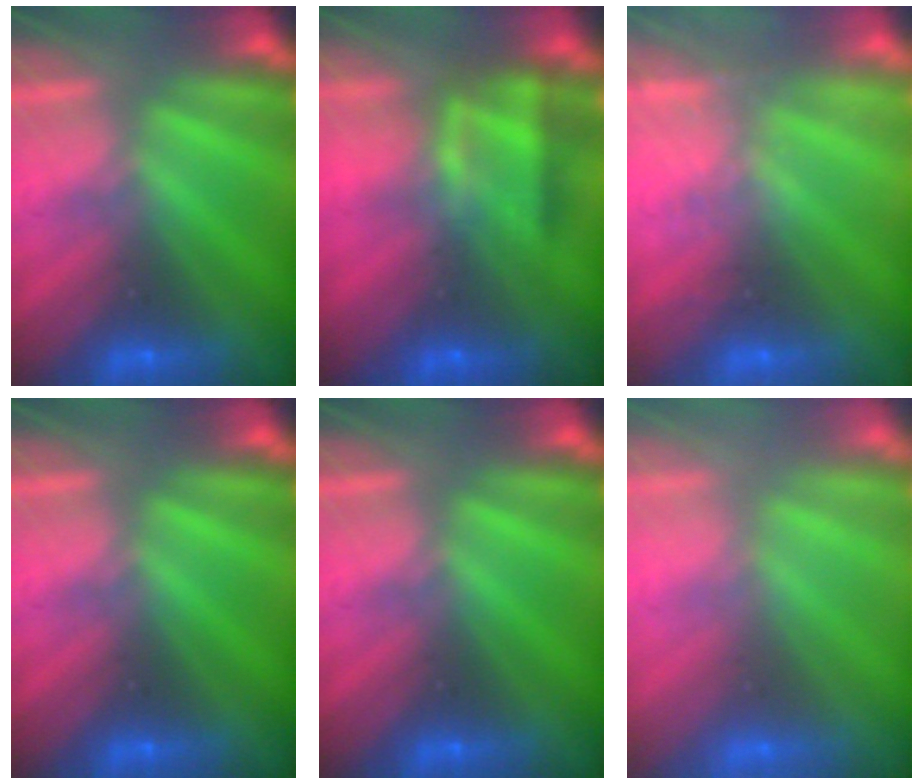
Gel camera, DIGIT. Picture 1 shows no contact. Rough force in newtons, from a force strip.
{"total": 7.0}
{"total": 2.3}
{"total": 0.0}
{"total": 0.0}
{"total": 2.7}